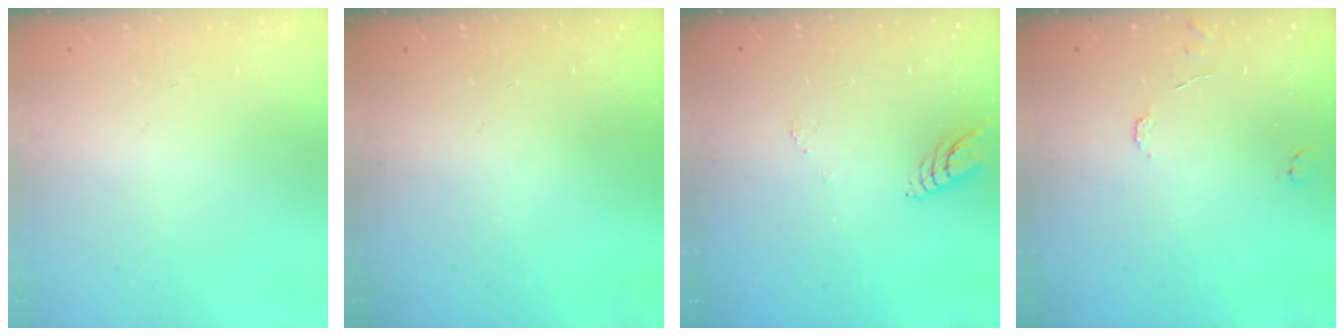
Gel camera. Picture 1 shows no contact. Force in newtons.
{"total": 0.0}
{"total": 6.0, "press": 6.0, "slide": 0.4}
{"total": 7.2, "press": 7.1, "slide": 0.7}